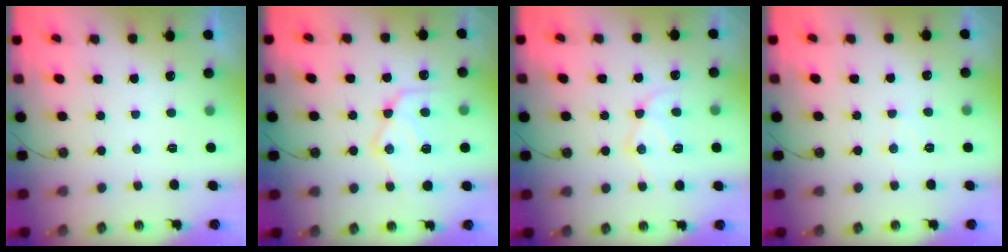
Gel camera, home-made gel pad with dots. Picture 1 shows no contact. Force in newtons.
{"total": 15.3, "press": 15.2, "slide": 0.9}
{"total": 13.1, "press": 13.1, "slide": 1.1}
{"total": 4.9, "press": 4.9, "slide": 0.3}